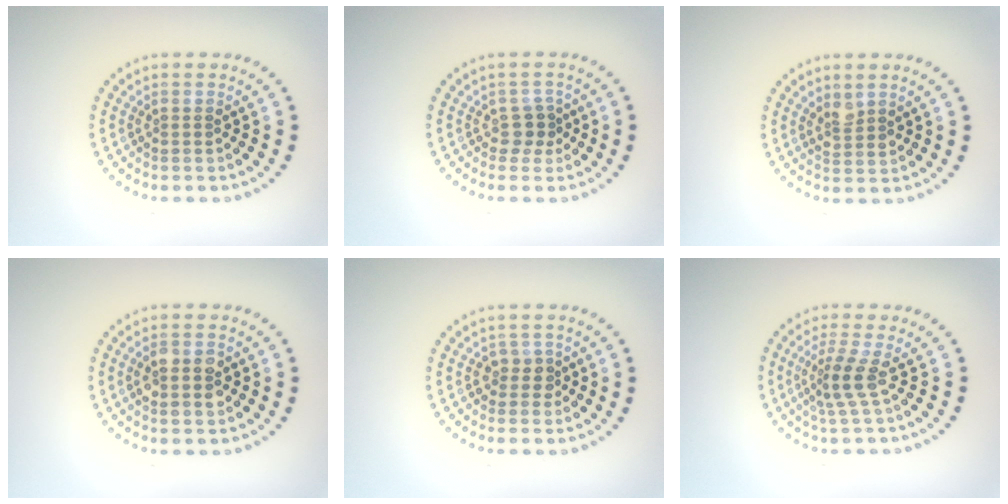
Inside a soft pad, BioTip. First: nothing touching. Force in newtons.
{"total": 1.7, "press": 1.2, "slide": 1.2}
{"total": 1.7, "press": 1.4, "slide": 0.9}
{"total": 2.8, "press": 2.8, "slide": 0.2}
{"total": 1.8, "press": 1.5, "slide": 1.0}
{"total": 2.6, "press": 1.8, "slide": 1.8}